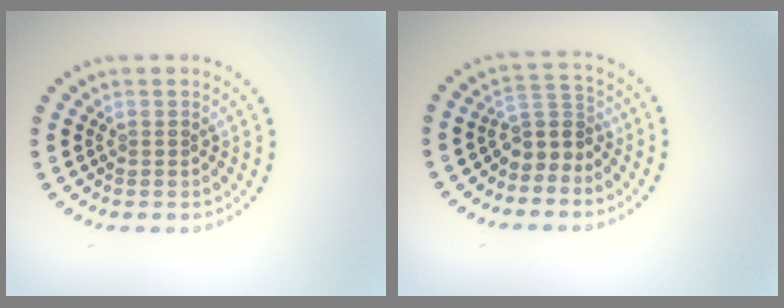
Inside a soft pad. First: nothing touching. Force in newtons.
{"total": 2.9, "press": 2.1, "slide": 2.0}